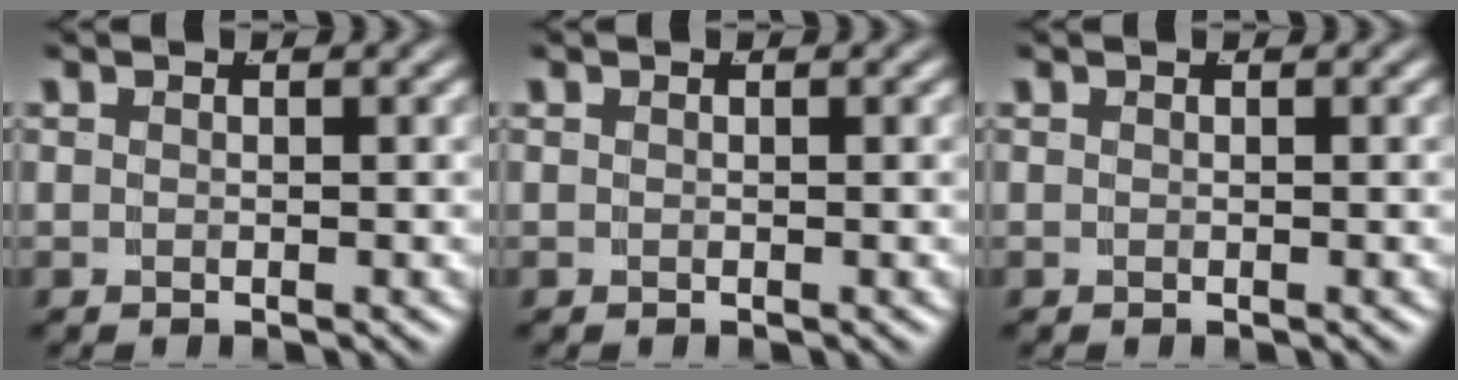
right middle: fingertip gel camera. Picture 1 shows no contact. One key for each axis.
{"total": 0.0}
{"total": 0.0}